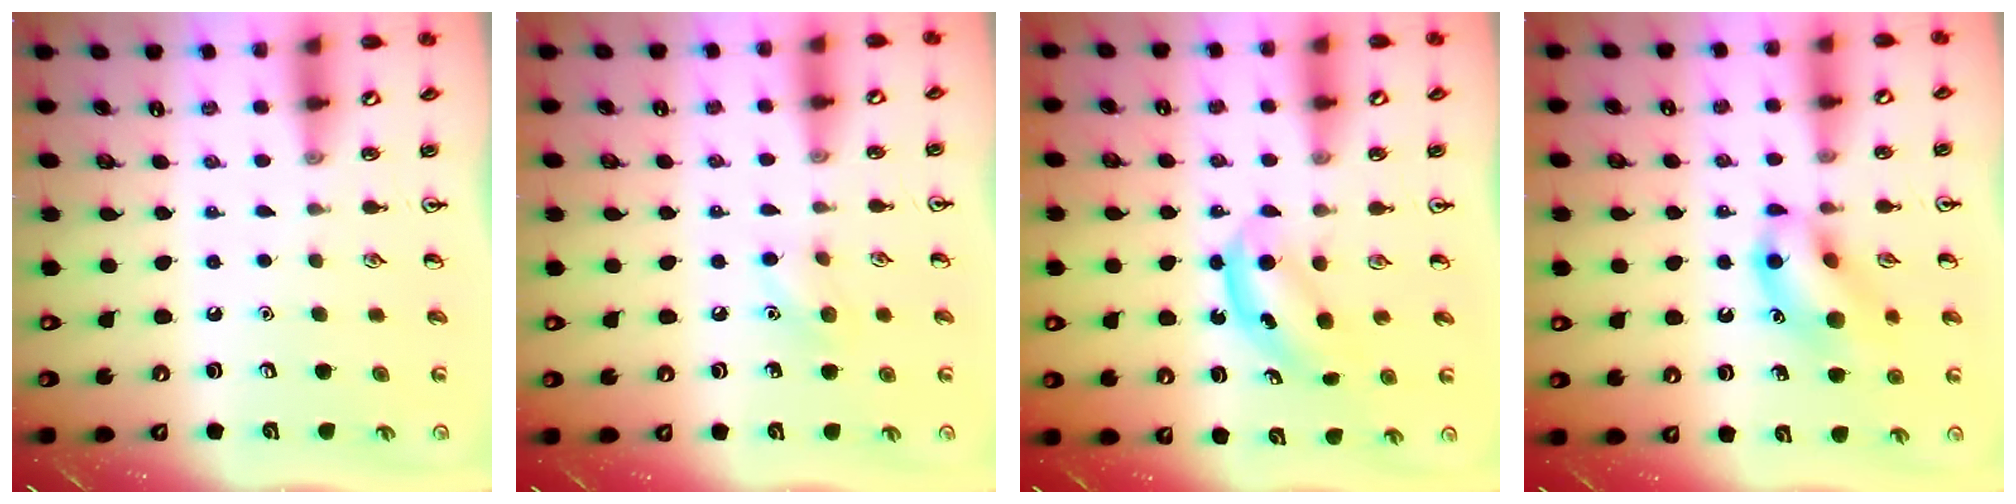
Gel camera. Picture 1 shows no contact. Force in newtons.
{"total": 7.4, "press": 7.1, "slide": 2.1}
{"total": 5.2, "press": 5.2, "slide": 0.6}
{"total": 11.7, "press": 11.6, "slide": 1.6}